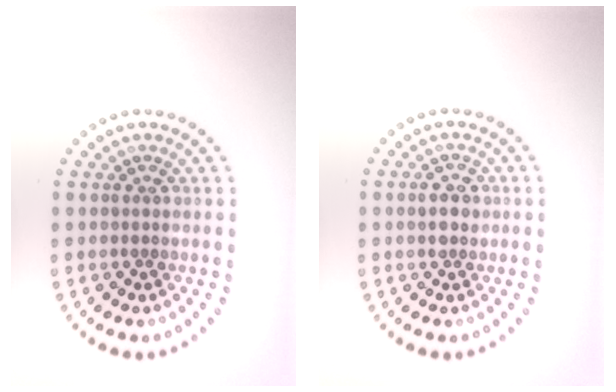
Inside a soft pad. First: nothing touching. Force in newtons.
{"total": 1.6, "press": 1.6, "slide": 0.0}